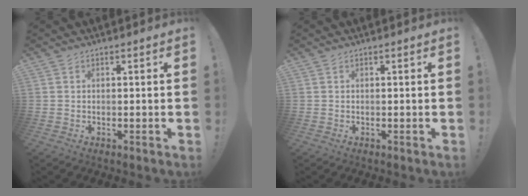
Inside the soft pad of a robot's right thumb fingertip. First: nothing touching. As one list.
[{"total": 0.0}]